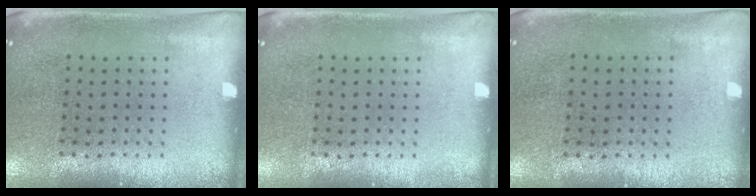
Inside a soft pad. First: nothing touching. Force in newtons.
{"total": 0.0}
{"total": 0.0}